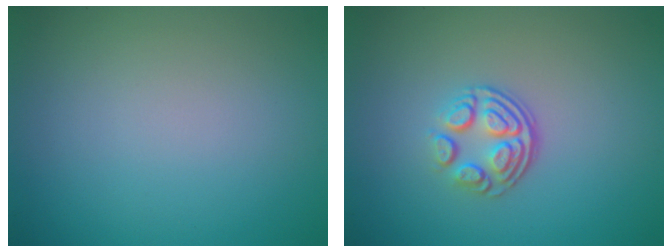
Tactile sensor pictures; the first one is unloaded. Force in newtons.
{"total": 3.5, "press": 2.5, "slide": 2.4}